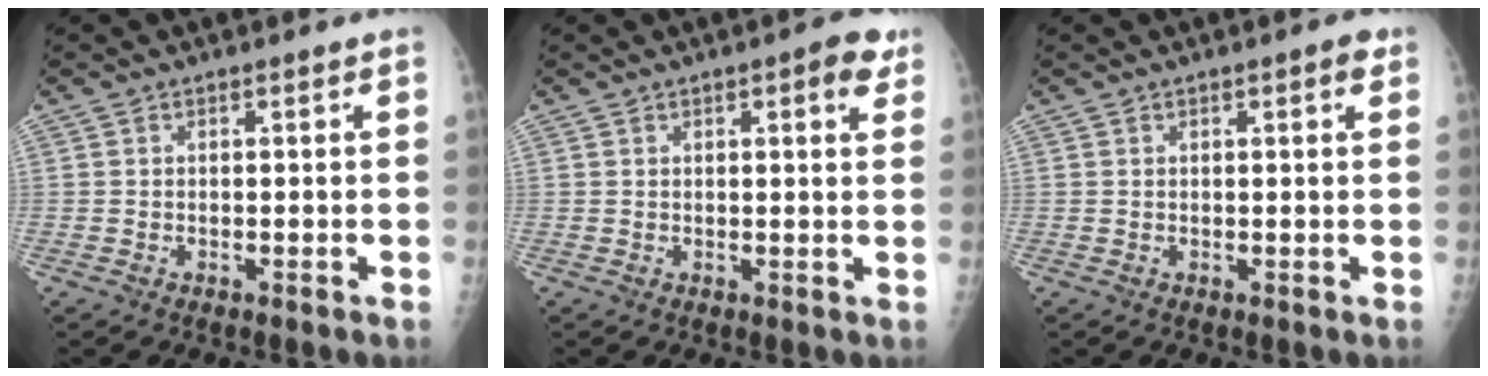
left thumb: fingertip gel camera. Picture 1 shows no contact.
{"total": 4.9, "force": [2.4, 1.4, 4.0], "torque": [-0.040, -0.005, 0.023]}
{"total": 2.5, "force": [1.1, 0.7, 2.1], "torque": [-0.024, 0.001, 0.010]}